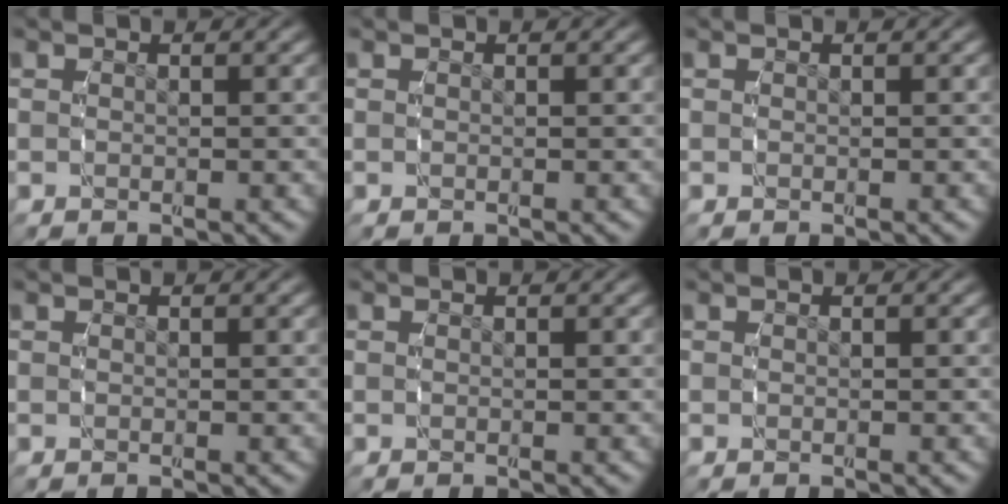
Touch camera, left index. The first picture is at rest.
{"total": 0.0}
{"total": 0.0}
{"total": 0.0}
{"total": 0.0}
{"total": 0.0}